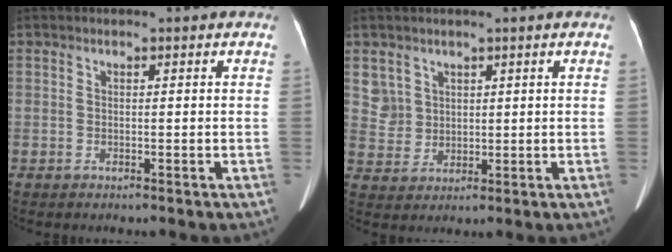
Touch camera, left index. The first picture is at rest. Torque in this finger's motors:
{"motor_torque": [0.39, -0.23, 0.17, 0.00]}